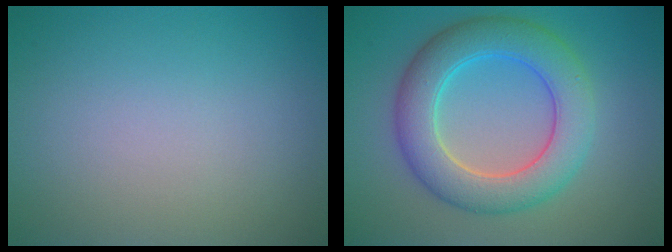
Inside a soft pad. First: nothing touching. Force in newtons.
{"total": 7.0, "press": 7.0, "slide": 0.3}